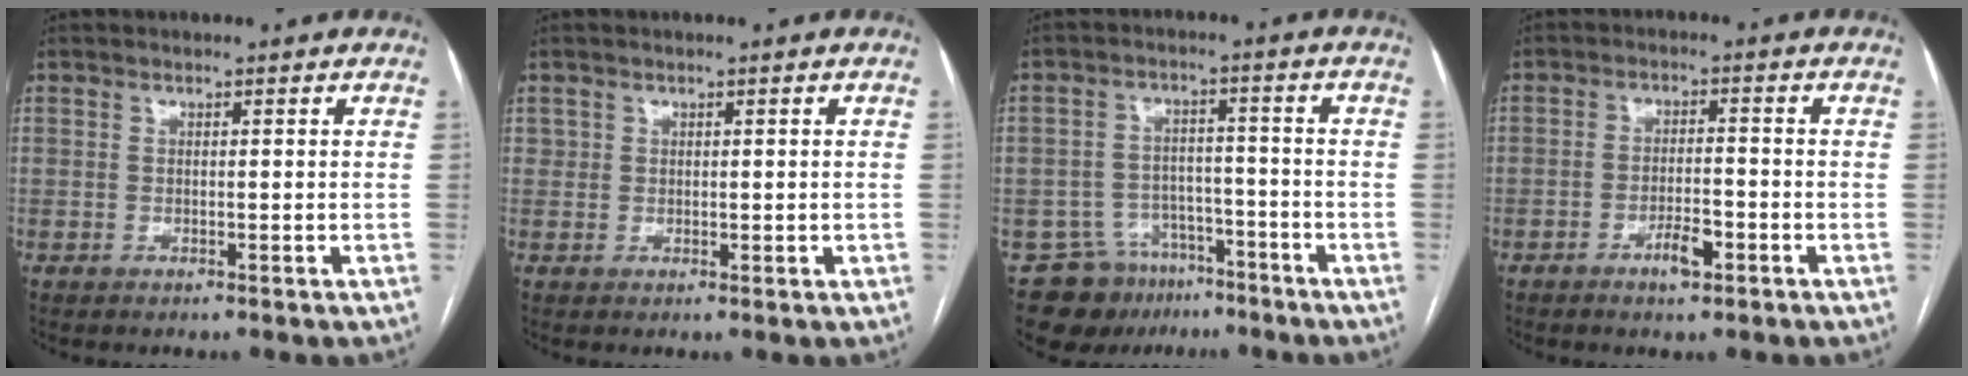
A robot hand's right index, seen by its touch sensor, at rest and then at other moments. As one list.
[{"total": 1.5, "force": [0.5, 1.3, 0.4], "torque": [-0.004, 0.002, 0.010]}, {"total": 9.7, "force": [-6.9, 6.7, 1.5], "torque": [-0.022, 0.032, -0.100]}, {"total": 4.0, "force": [-2.2, 1.2, 3.1], "torque": [-0.055, 0.002, -0.037]}]